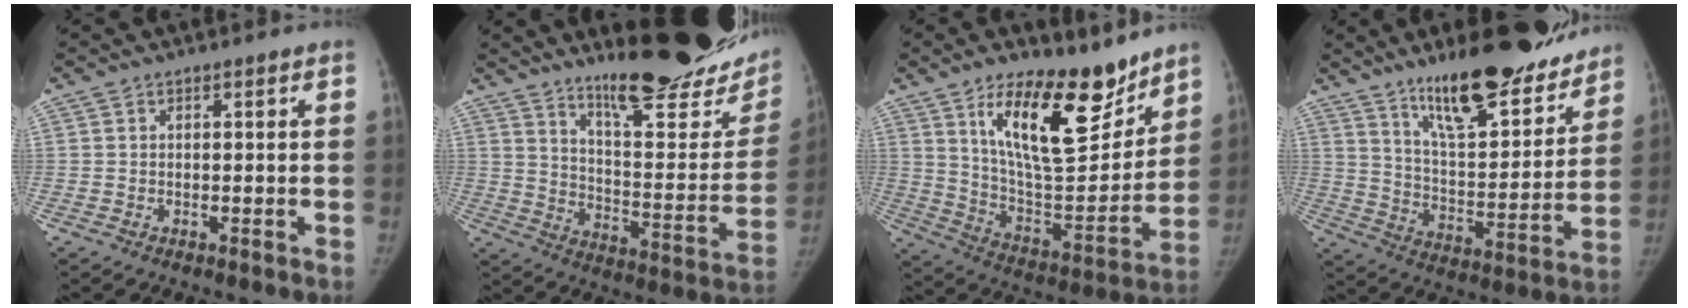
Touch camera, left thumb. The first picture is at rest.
{"total": 26.5, "force": [20.3, 6.2, 15.7], "torque": [-0.182, -0.136, 0.285]}
{"total": 21.2, "force": [13.4, 8.4, 14.2], "torque": [-0.174, -0.094, 0.234]}
{"total": 22.7, "force": [16.9, 6.9, 13.5], "torque": [-0.157, -0.097, 0.267]}